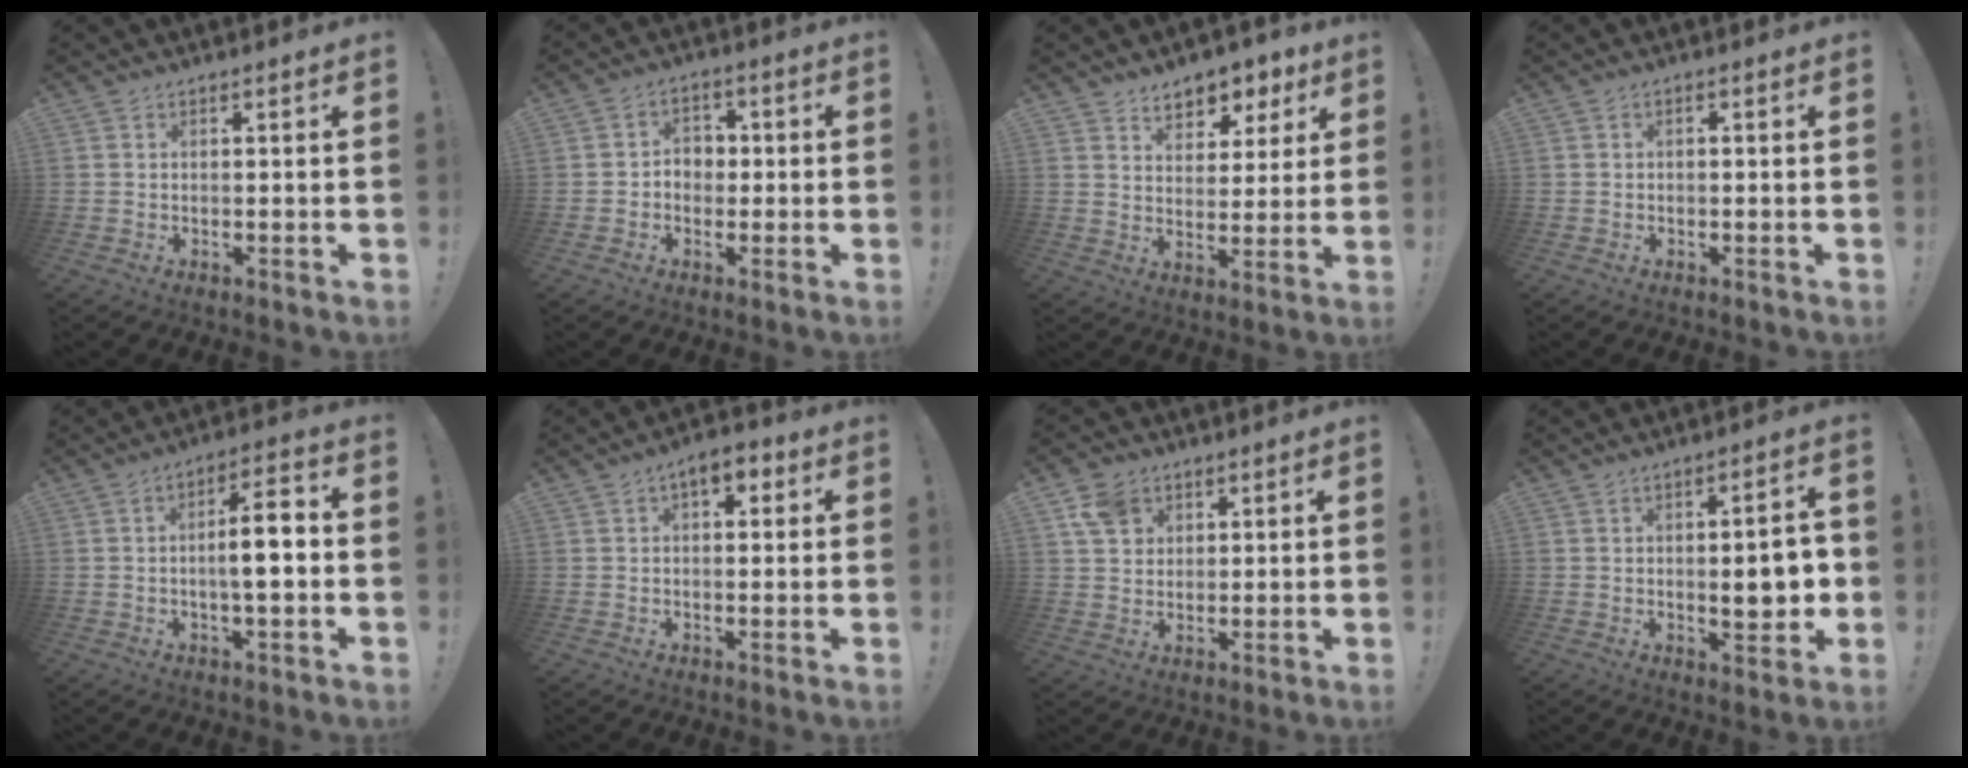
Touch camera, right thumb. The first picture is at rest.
{"total": 5.0, "force": [-0.6, 4.3, 2.5], "torque": [-0.043, 0.008, -0.011]}
{"total": 7.1, "force": [5.1, 4.7, 1.6], "torque": [-0.014, -0.043, 0.094]}
{"total": 0.8, "force": [-0.6, 0.4, 0.4], "torque": [-0.016, 0.005, -0.009]}
{"total": 8.8, "force": [-1.2, 2.3, 8.4], "torque": [-0.132, 0.012, -0.024]}
{"total": 4.7, "force": [1.7, 2.7, 3.4], "torque": [-0.038, -0.003, 0.025]}
{"total": 7.4, "force": [3.8, 5.7, 2.7], "torque": [-0.043, -0.012, 0.076]}
{"total": 8.7, "force": [-0.4, 2.7, 8.2], "torque": [-0.097, -0.008, -0.010]}